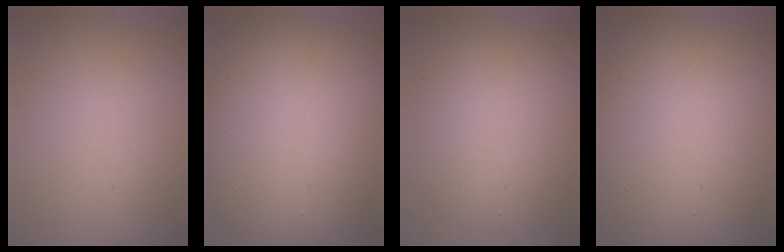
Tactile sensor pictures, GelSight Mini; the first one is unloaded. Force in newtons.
{"total": 15.6, "press": 15.6, "slide": 0.9}
{"total": 6.3, "press": 6.3, "slide": 0.2}
{"total": 21.4, "press": 21.4, "slide": 0.7}